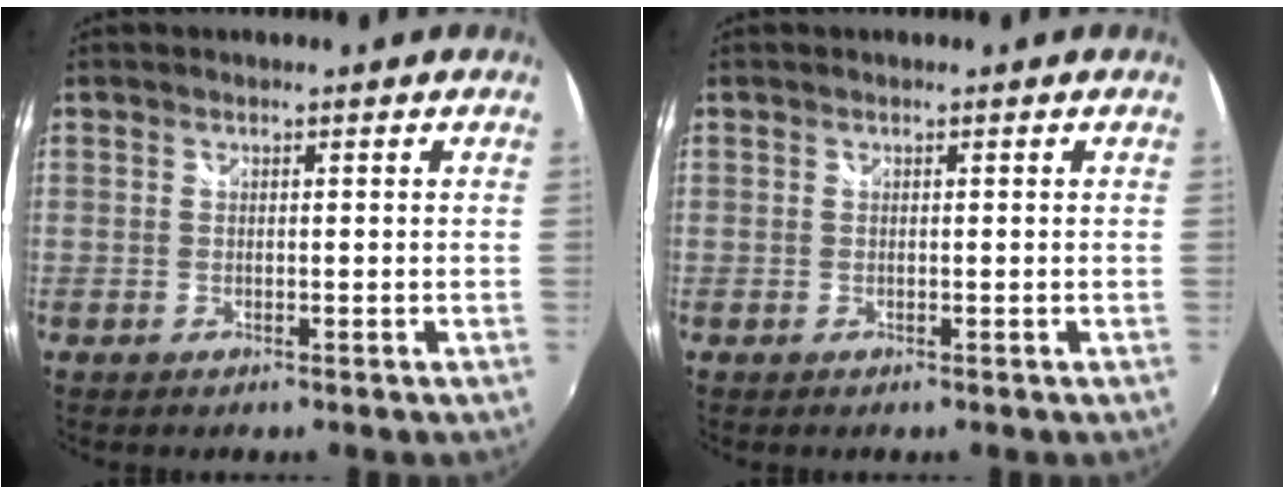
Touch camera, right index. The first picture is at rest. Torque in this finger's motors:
{"motor_torque": [0.00, 0.00, -0.02, -0.01]}